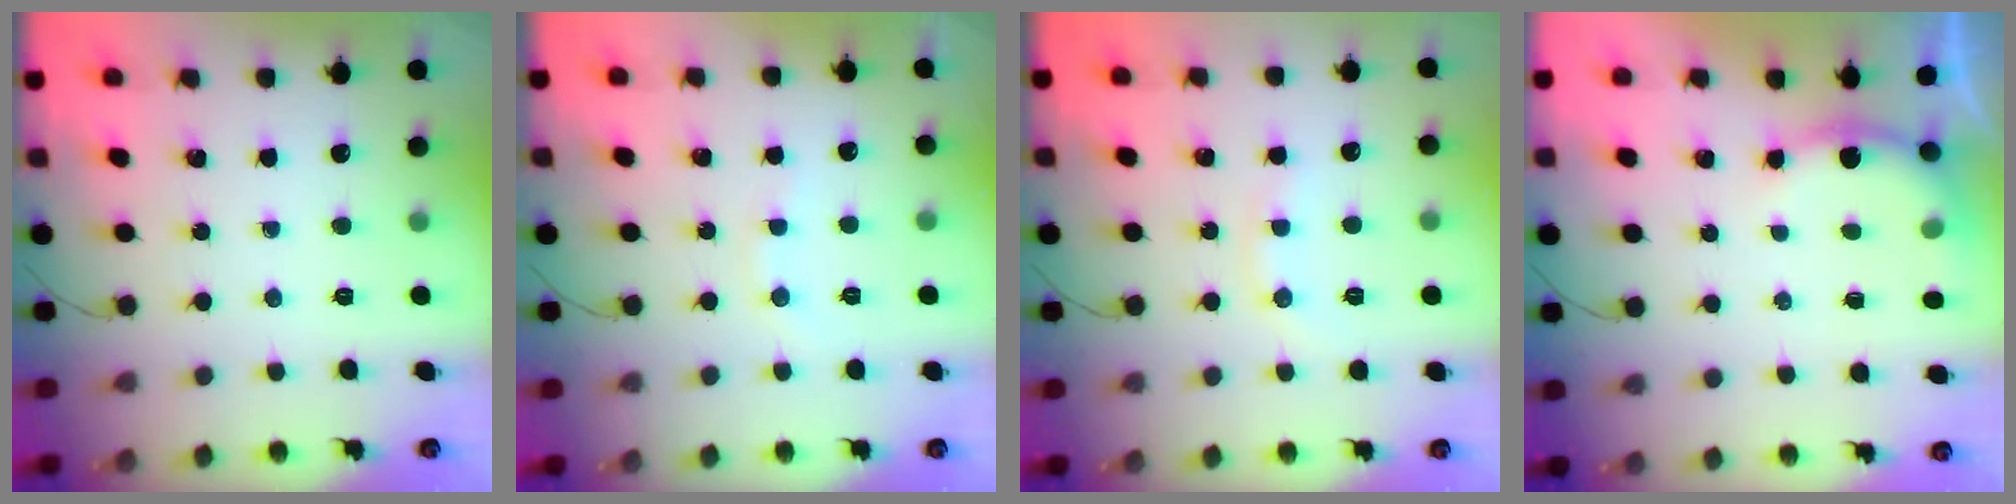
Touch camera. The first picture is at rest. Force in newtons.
{"total": 5.7, "press": 5.6, "slide": 1.0}
{"total": 6.0, "press": 5.9, "slide": 1.1}
{"total": 4.9, "press": 4.9, "slide": 0.3}